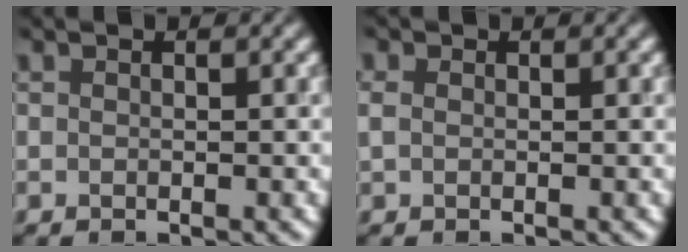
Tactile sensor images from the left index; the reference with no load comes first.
{"total": 0.8, "force": [0.0, 0.7, 0.4], "torque": [-0.009, 0.001, -0.002]}